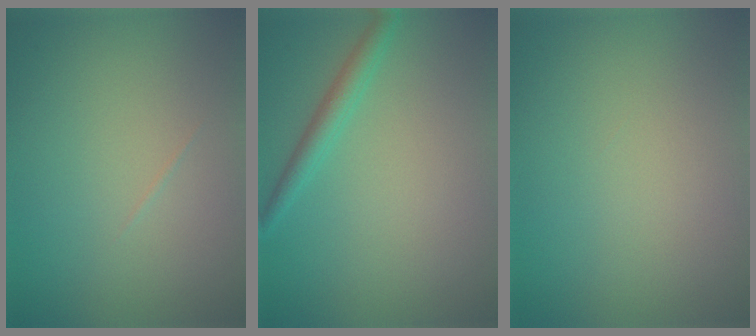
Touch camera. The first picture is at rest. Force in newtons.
{"total": 1.9, "press": 1.9, "slide": 0.1}
{"total": 0.0}